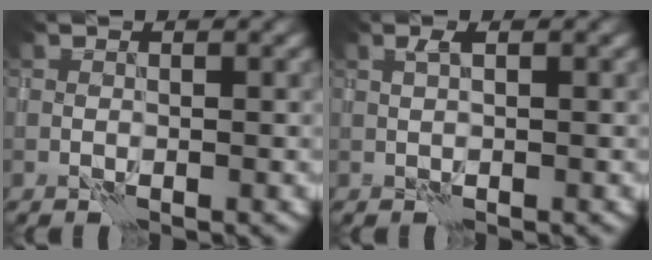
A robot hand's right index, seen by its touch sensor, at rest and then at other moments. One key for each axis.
{"total": 0.8, "fx": 0.6, "fy": 0.0, "fz": 0.5, "tx": -0.007, "ty": 0.003, "tz": 0.009}